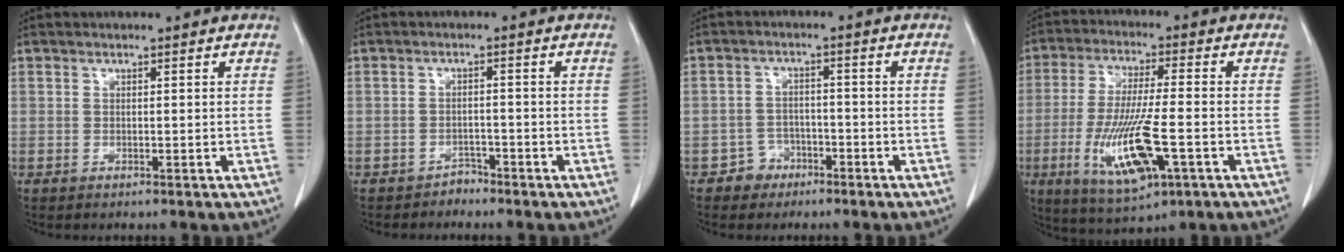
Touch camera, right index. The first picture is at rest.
{"total": 1.5, "force": [-1.4, 0.6, -0.1], "torque": [0.004, 0.001, -0.023]}
{"total": 3.7, "force": [-2.2, 2.9, -0.1], "torque": [0.005, 0.014, -0.037]}
{"total": 13.2, "force": [-4.4, 2.4, 12.2], "torque": [-0.247, -0.024, -0.067]}